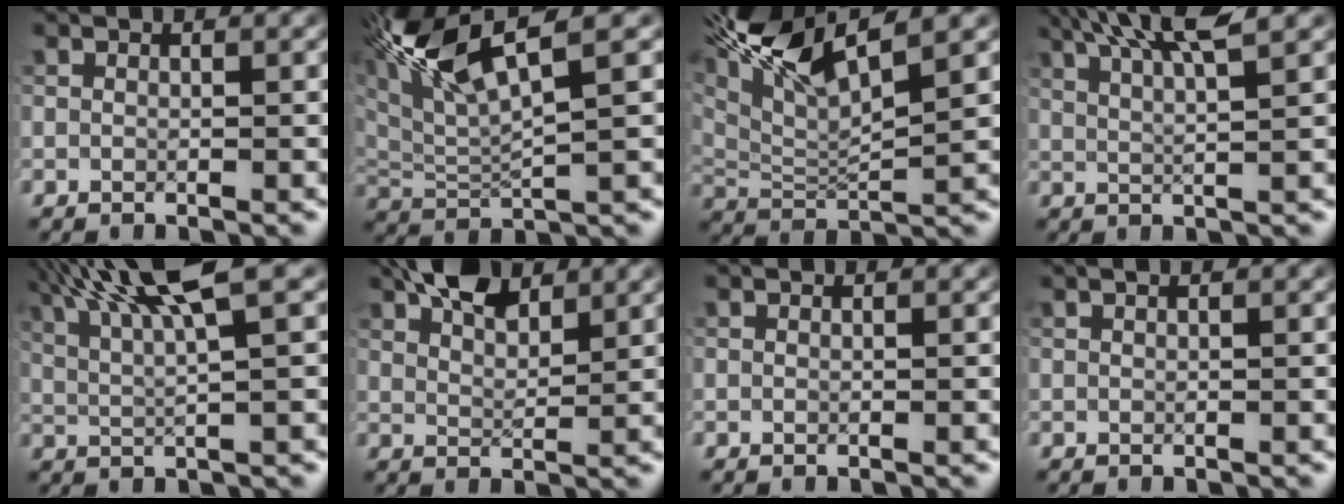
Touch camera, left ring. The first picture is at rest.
{"total": 8.8, "force": [5.2, 2.0, 6.8], "torque": [-0.149, 0.022, 0.098]}
{"total": 9.7, "force": [6.0, 2.5, 7.3], "torque": [-0.150, 0.017, 0.112]}
{"total": 6.6, "force": [4.1, 1.0, 5.0], "torque": [-0.071, 0.020, 0.051]}
{"total": 7.4, "force": [4.1, 1.0, 6.1], "torque": [-0.101, 0.019, 0.076]}
{"total": 4.8, "force": [3.5, 1.8, 2.7], "torque": [-0.047, 0.008, 0.061]}
{"total": 0.0}
{"total": 0.0}